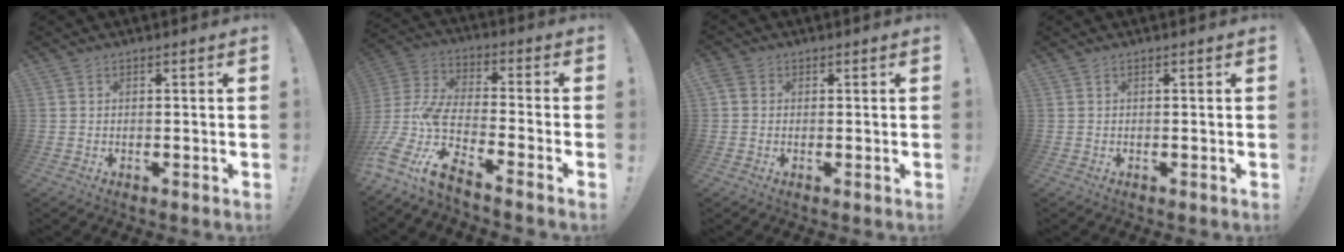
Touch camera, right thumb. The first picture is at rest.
{"total": 12.9, "force": [-8.4, 4.4, 8.7], "torque": [-0.195, 0.023, -0.153]}
{"total": 2.6, "force": [0.5, 2.2, 1.3], "torque": [-0.023, 0.007, 0.012]}
{"total": 0.0}